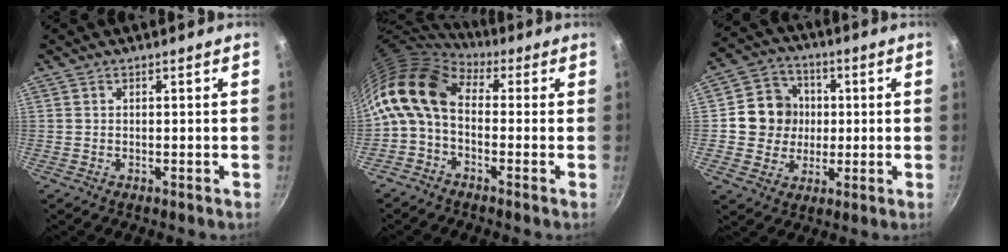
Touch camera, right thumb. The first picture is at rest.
{"total": 11.7, "force": [0.6, 7.5, 9.0], "torque": [-0.168, 0.025, -0.010]}
{"total": 10.6, "force": [0.7, 9.9, 3.7], "torque": [-0.023, 0.016, 0.003]}